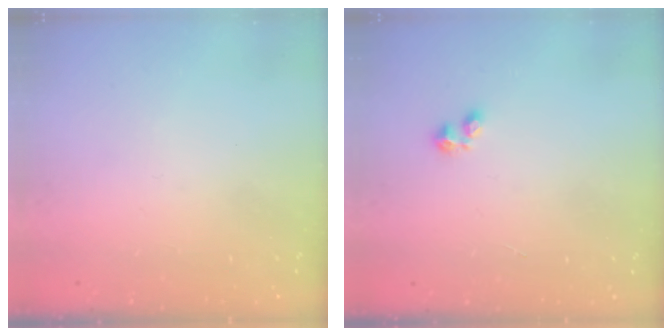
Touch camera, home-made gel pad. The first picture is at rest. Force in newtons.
{"total": 2.9, "press": 2.8, "slide": 0.5}